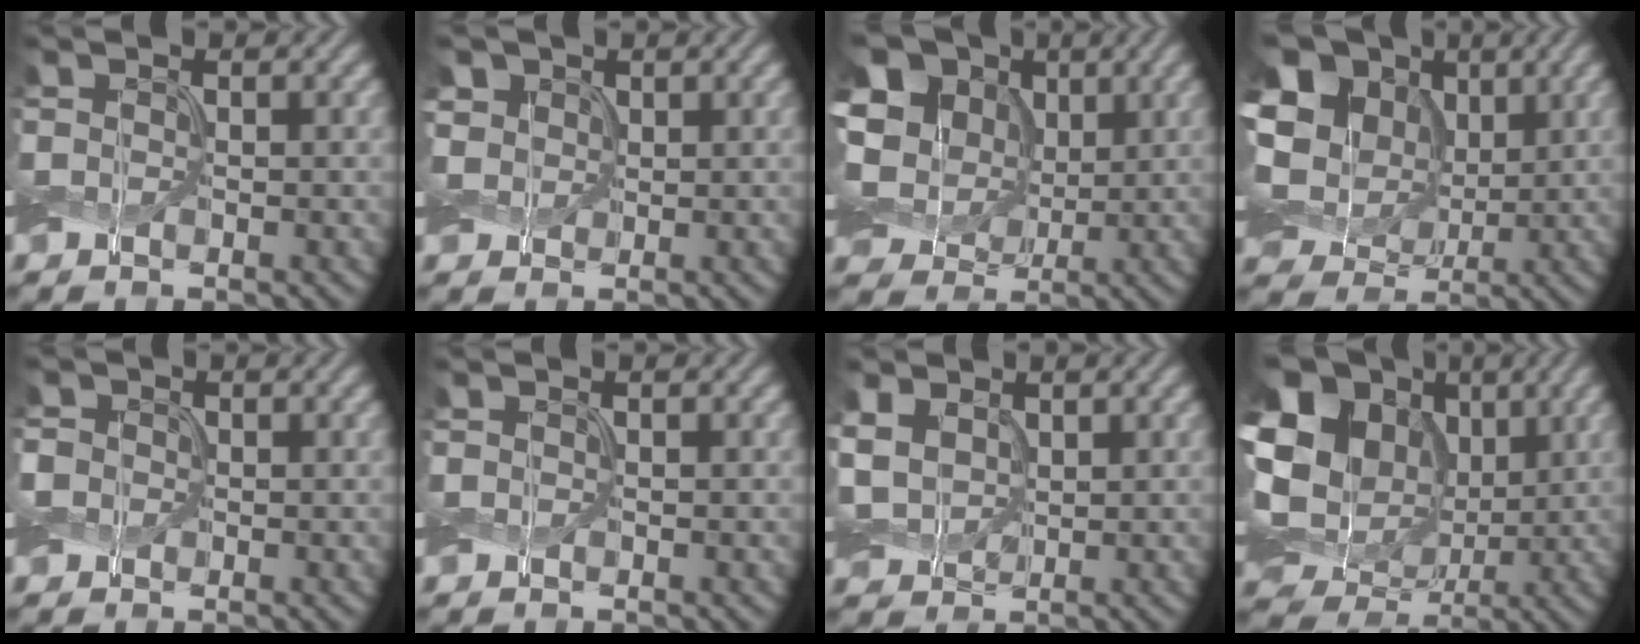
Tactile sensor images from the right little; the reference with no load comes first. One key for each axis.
{"total": 2.7, "fx": 1.3, "fy": 2.1, "fz": 1.0, "tx": -0.040, "ty": 0.002, "tz": 0.030}
{"total": 13.3, "fx": 3.4, "fy": 10.8, "fz": 6.9, "tx": -0.176, "ty": 0.026, "tz": 0.060}
{"total": 15.2, "fx": 4.2, "fy": 12.2, "fz": 8.1, "tx": -0.206, "ty": 0.030, "tz": 0.073}
{"total": 1.9, "fx": 0.3, "fy": 1.8, "fz": 0.7, "tx": -0.026, "ty": 0.010, "tz": -0.001}
{"total": 0.0}
{"total": 4.3, "fx": 1.1, "fy": 3.2, "fz": 2.7, "tx": -0.074, "ty": 0.004, "tz": 0.018}
{"total": 19.2, "fx": 4.1, "fy": 15.4, "fz": 10.7, "tx": -0.250, "ty": 0.030, "tz": 0.067}